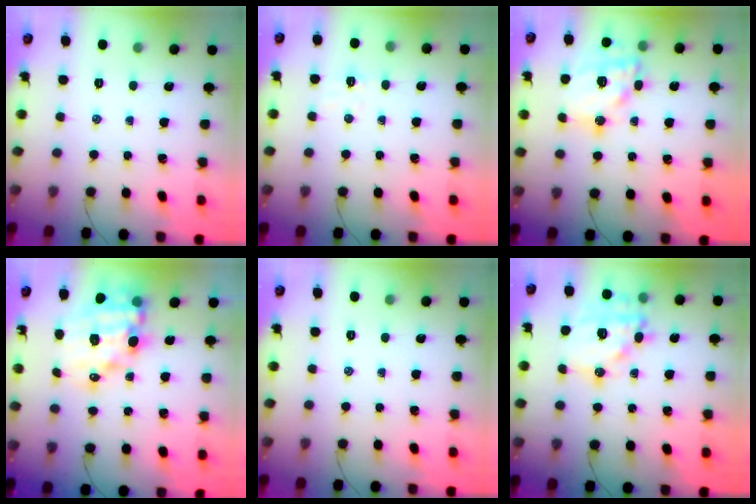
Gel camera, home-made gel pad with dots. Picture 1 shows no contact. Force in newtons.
{"total": 4.4, "press": 4.2, "slide": 1.0}
{"total": 17.7, "press": 17.3, "slide": 3.9}
{"total": 13.6, "press": 13.1, "slide": 3.6}
{"total": 0.0}
{"total": 15.9, "press": 15.6, "slide": 3.2}